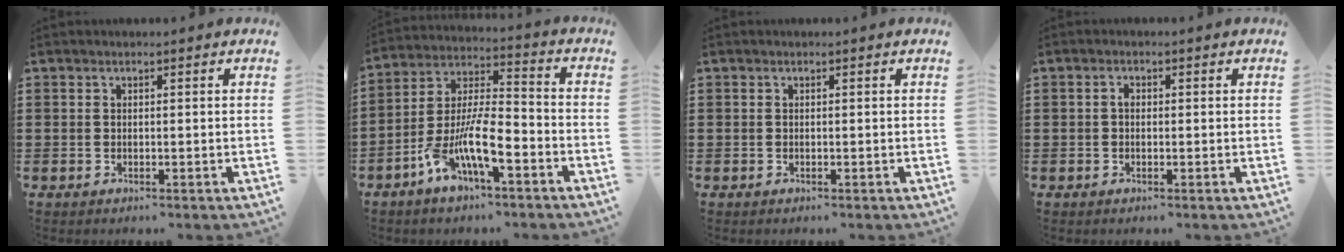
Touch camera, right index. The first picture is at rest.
{"total": 10.6, "force": [-5.6, 3.6, 8.2], "torque": [-0.171, 0.005, -0.105]}
{"total": 0.0}
{"total": 1.2, "force": [-0.1, 0.8, 1.0], "torque": [-0.019, 0.003, -0.003]}